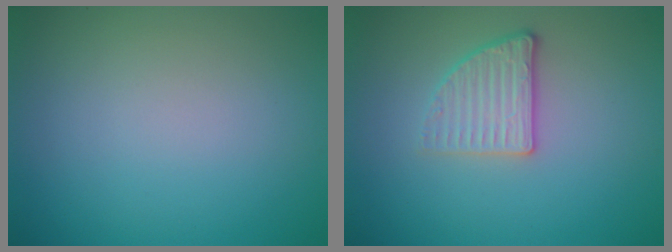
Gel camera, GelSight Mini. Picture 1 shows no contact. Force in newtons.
{"total": 2.6, "press": 2.3, "slide": 1.2}